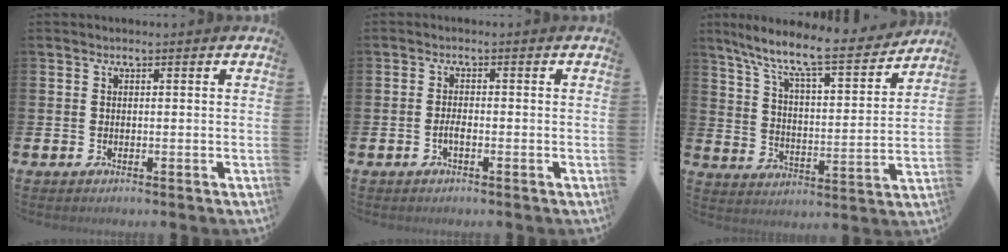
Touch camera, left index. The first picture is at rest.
{"total": 1.4, "force": [-0.6, 0.4, 1.1], "torque": [-0.029, 0.003, -0.011]}
{"total": 9.4, "force": [8.2, 1.2, 4.4], "torque": [-0.116, -0.058, 0.132]}